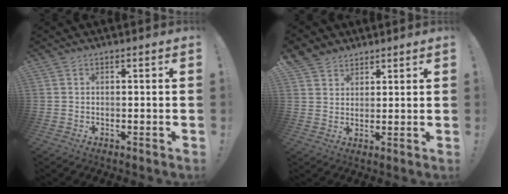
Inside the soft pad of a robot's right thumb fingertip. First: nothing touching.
{"total": 5.5, "force": [4.1, 3.5, 0.5], "torque": [-0.013, -0.026, 0.081]}